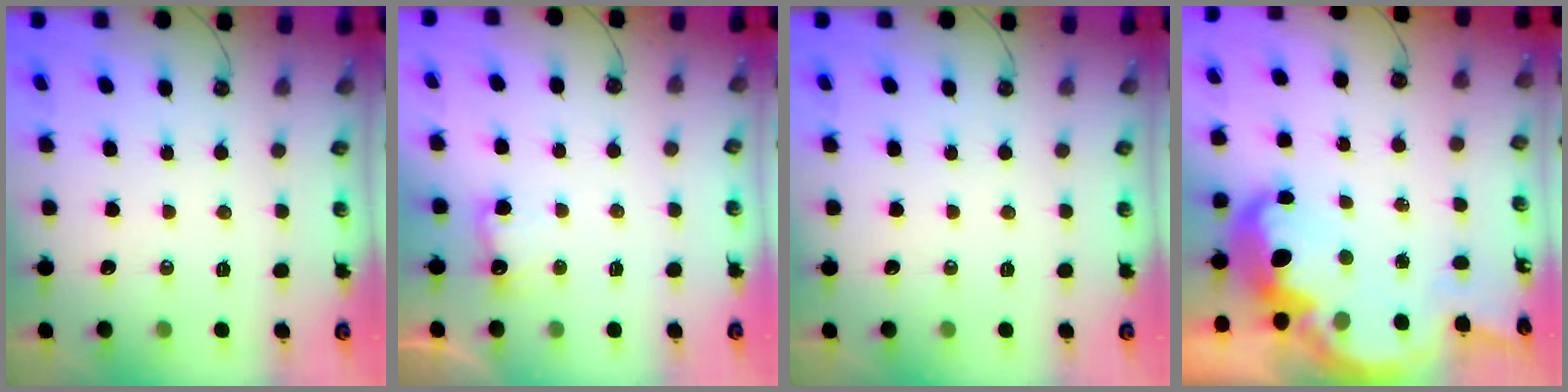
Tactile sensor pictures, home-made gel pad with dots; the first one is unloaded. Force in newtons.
{"total": 7.1, "press": 7.0, "slide": 1.2}
{"total": 0.0}
{"total": 10.1, "press": 10.1, "slide": 0.7}